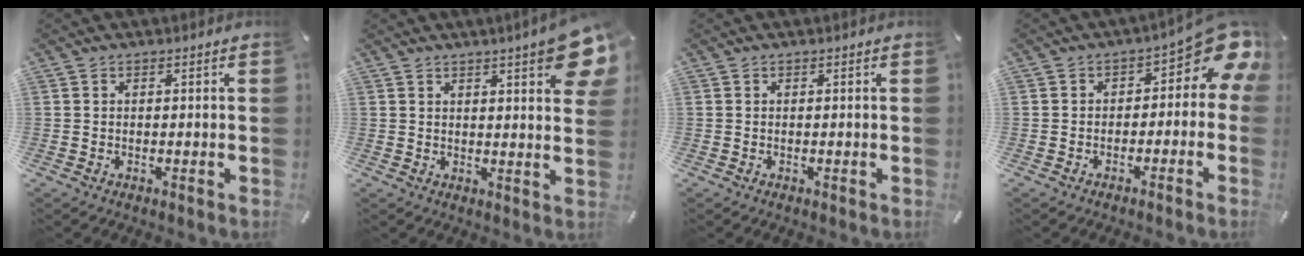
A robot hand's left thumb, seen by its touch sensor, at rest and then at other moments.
{"total": 8.5, "force": [4.5, 2.7, 6.7], "torque": [-0.085, -0.020, 0.074]}
{"total": 0.0}
{"total": 9.1, "force": [2.8, 4.9, 7.0], "torque": [-0.080, -0.034, 0.047]}